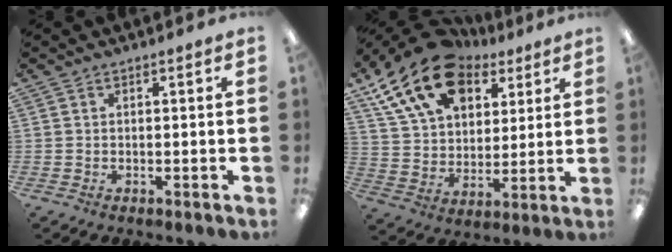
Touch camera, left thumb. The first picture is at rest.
{"total": 20.0, "force": [11.6, 12.6, 10.2], "torque": [-0.187, -0.049, 0.214]}